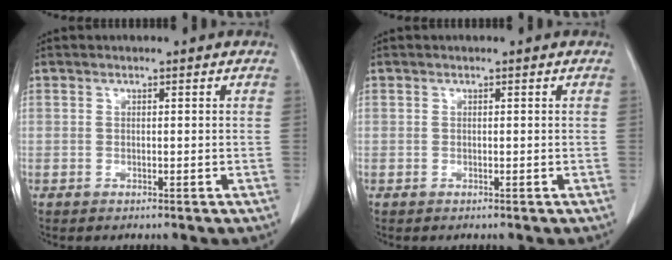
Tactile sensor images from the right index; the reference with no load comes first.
{"total": 0.0}